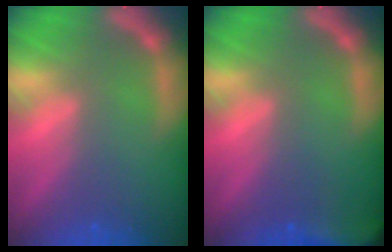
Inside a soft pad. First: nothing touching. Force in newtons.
{"total": 7.0}